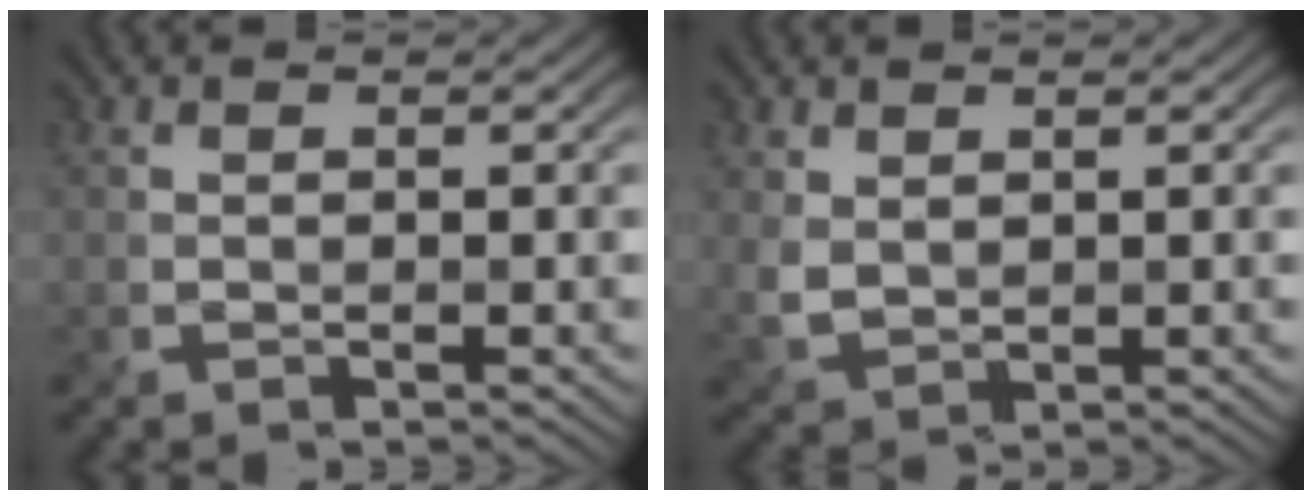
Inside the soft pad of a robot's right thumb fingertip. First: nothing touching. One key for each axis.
{"total": 2.0, "fx": 1.2, "fy": 1.3, "fz": 1.0, "tx": -0.027, "ty": -0.005, "tz": 0.026}